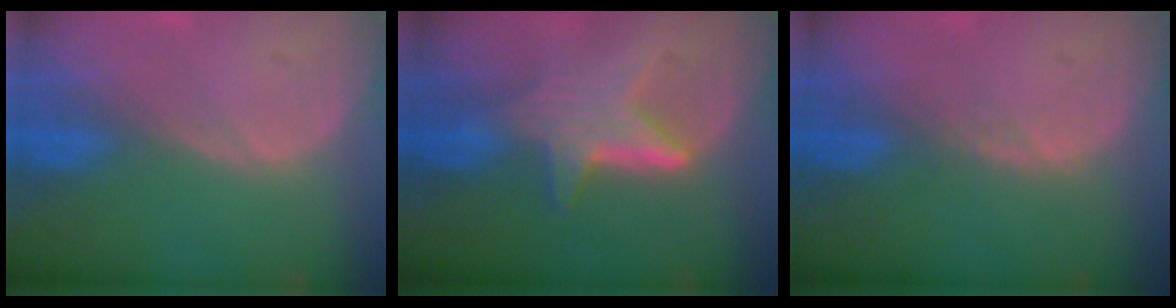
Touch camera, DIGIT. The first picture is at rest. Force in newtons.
{"total": 6.4, "press": 6.0, "slide": 2.2}
{"total": 0.8, "press": 0.8, "slide": 0.3}